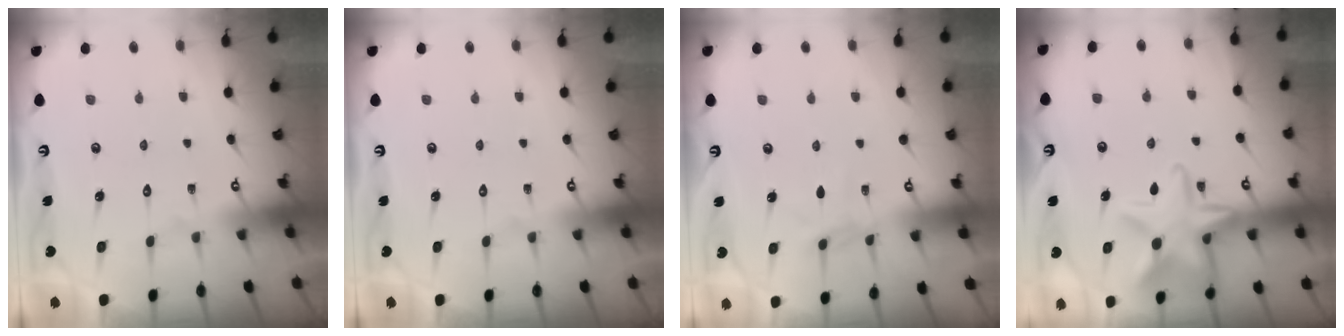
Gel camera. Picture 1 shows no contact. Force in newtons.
{"total": 0.0}
{"total": 4.7, "press": 4.7, "slide": 0.6}
{"total": 14.9, "press": 14.9, "slide": 0.9}